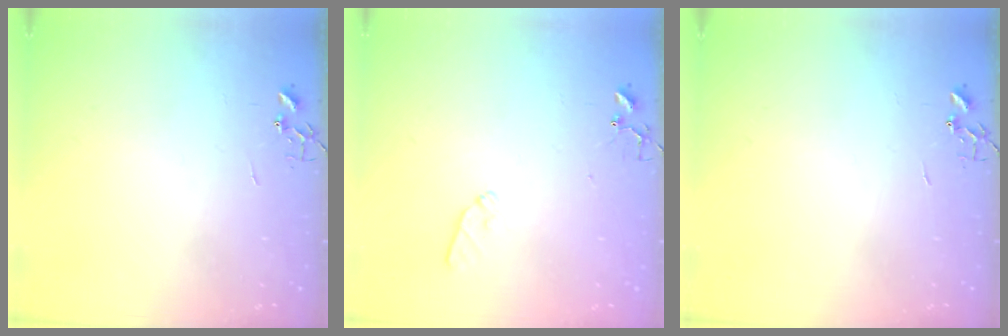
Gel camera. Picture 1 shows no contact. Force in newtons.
{"total": 7.6, "press": 7.6, "slide": 0.6}
{"total": 0.0}